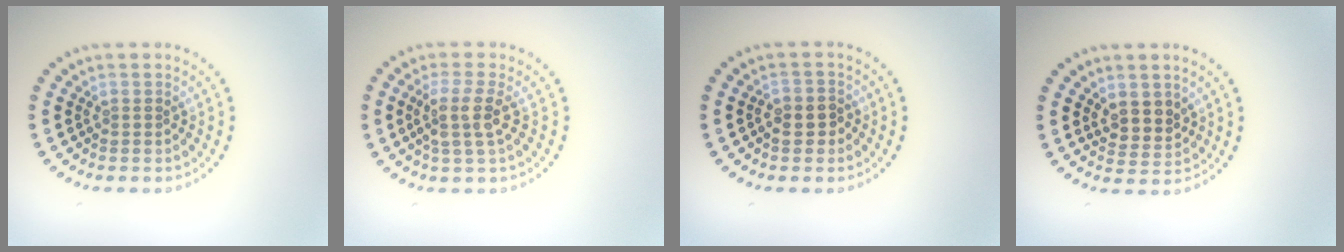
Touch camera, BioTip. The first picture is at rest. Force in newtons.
{"total": 3.0, "press": 2.4, "slide": 1.7}
{"total": 2.2, "press": 2.1, "slide": 0.6}
{"total": 2.5, "press": 2.2, "slide": 1.1}